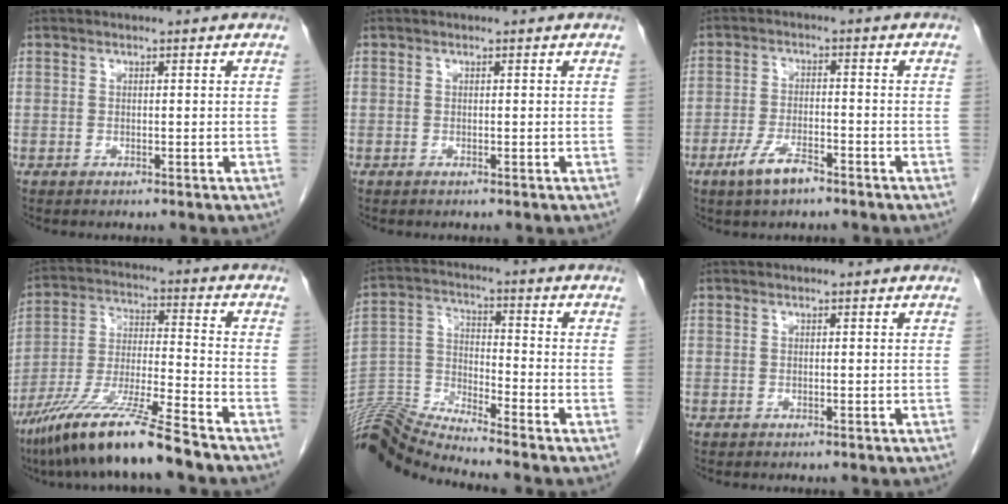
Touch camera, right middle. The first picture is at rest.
{"total": 0.0}
{"total": 5.0, "force": [-3.4, 1.4, 3.4], "torque": [-0.074, -0.003, -0.061]}
{"total": 14.9, "force": [-11.0, -0.2, 10.0], "torque": [-0.199, -0.031, -0.203]}
{"total": 10.2, "force": [-9.9, -2.2, 1.0], "torque": [-0.033, 0.020, -0.192]}
{"total": 0.0}